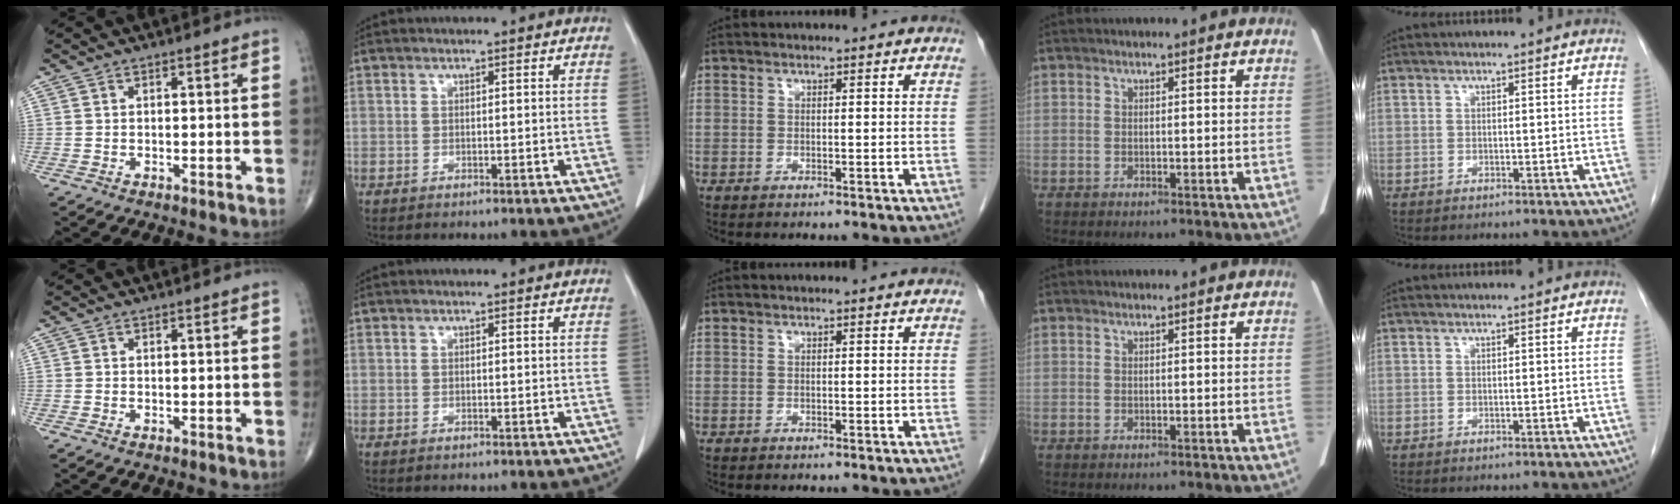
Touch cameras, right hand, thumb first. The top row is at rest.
{"middle": {"total": 0.9, "force": [0.9, 0.1, 0.0], "torque": [0.002, 0.001, 0.016]}}